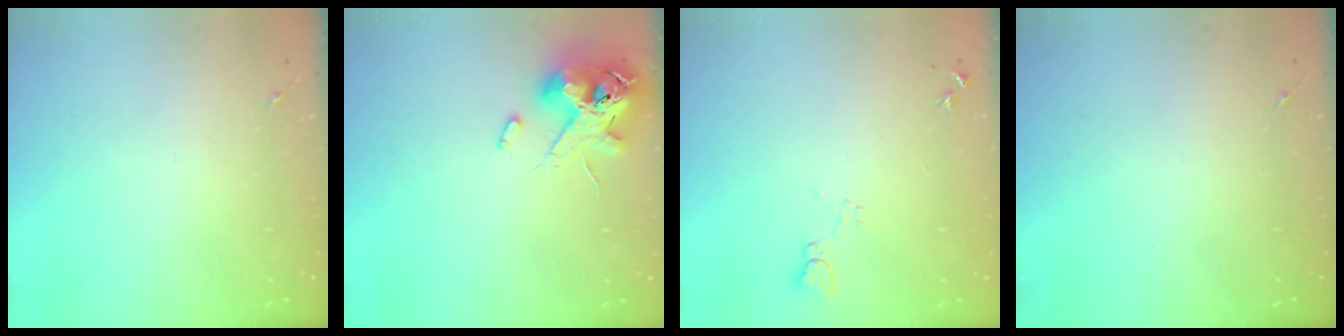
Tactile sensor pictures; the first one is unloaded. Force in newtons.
{"total": 12.9, "press": 12.7, "slide": 2.2}
{"total": 5.9, "press": 5.8, "slide": 0.6}
{"total": 0.0}